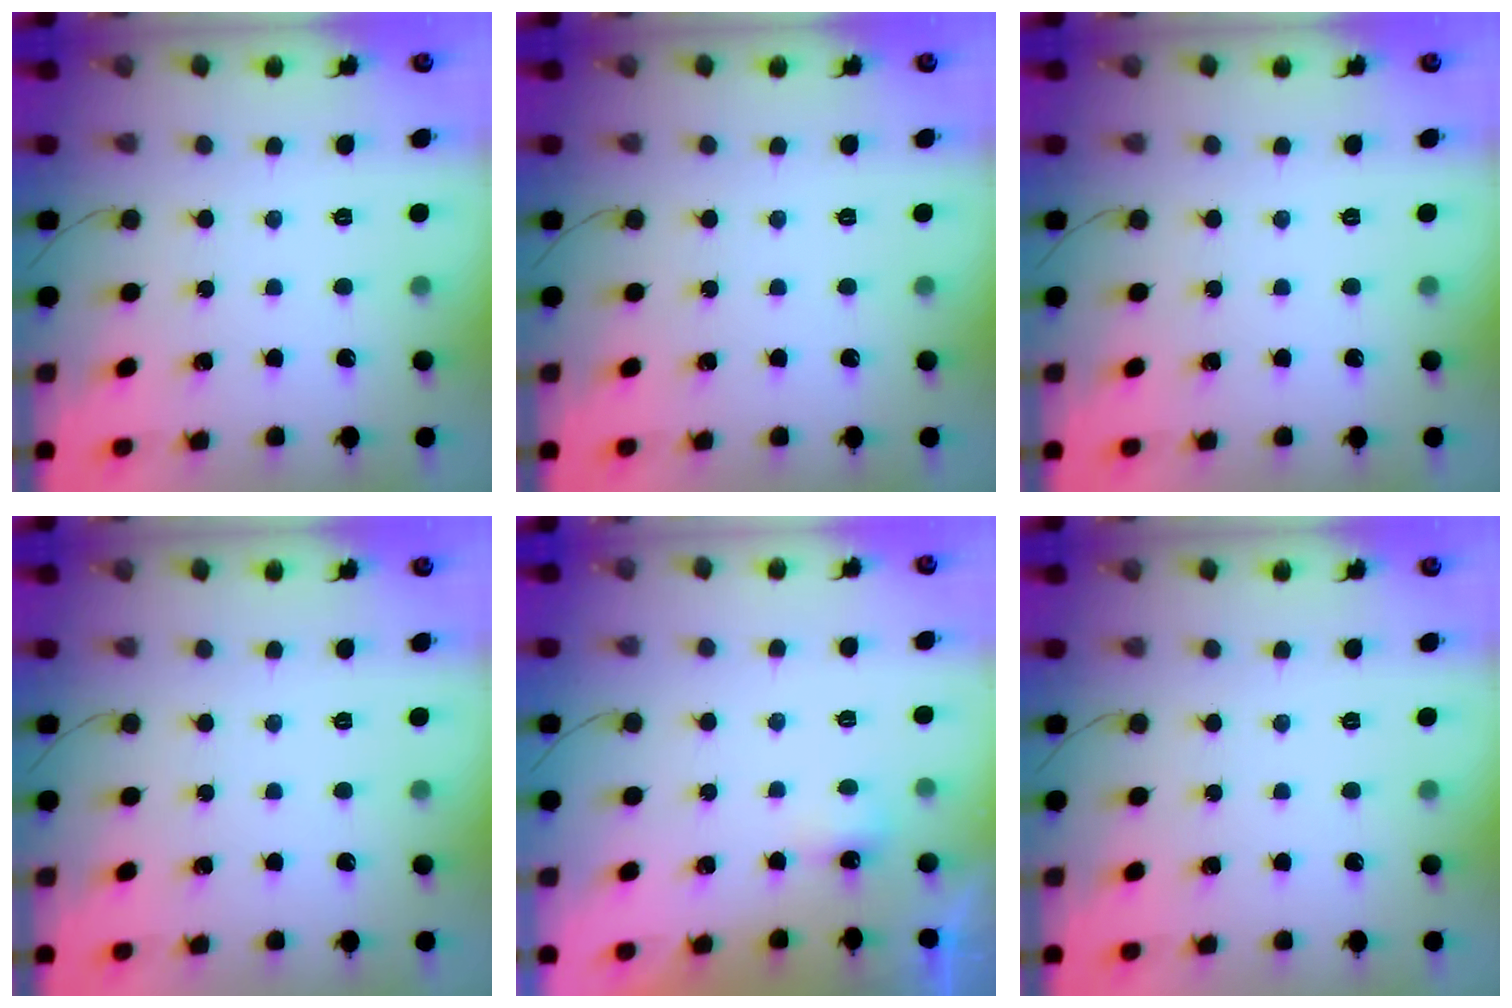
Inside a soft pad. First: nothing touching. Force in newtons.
{"total": 0.0}
{"total": 0.0}
{"total": 0.0}
{"total": 2.3, "press": 2.2, "slide": 0.6}
{"total": 0.0}